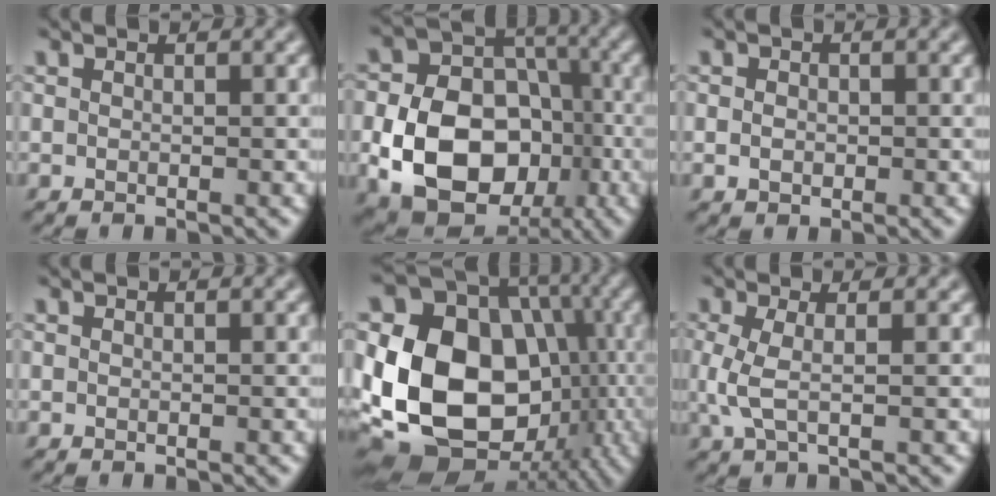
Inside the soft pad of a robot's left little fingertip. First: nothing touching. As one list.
[{"total": 12.4, "force": [-3.6, 9.0, 7.7], "torque": [-0.139, -0.017, -0.066]}, {"total": 1.3, "force": [-0.1, 1.2, 0.6], "torque": [-0.006, 0.003, -0.009]}, {"total": 0.0}, {"total": 18.7, "force": [-2.7, 14.7, 11.2], "torque": [-0.216, -0.008, -0.036]}, {"total": 2.5, "force": [-0.1, 0.6, 2.4], "torque": [-0.065, 0.000, -0.004]}]